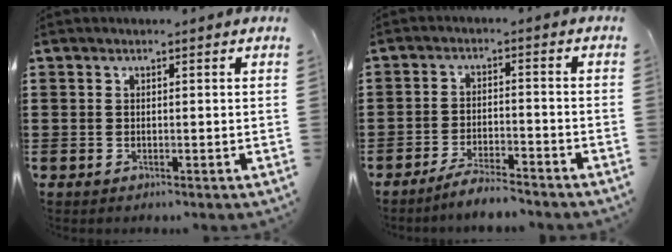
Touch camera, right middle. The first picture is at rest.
{"total": 4.5, "force": [-4.2, 0.1, 1.5], "torque": [-0.034, -0.003, -0.083]}